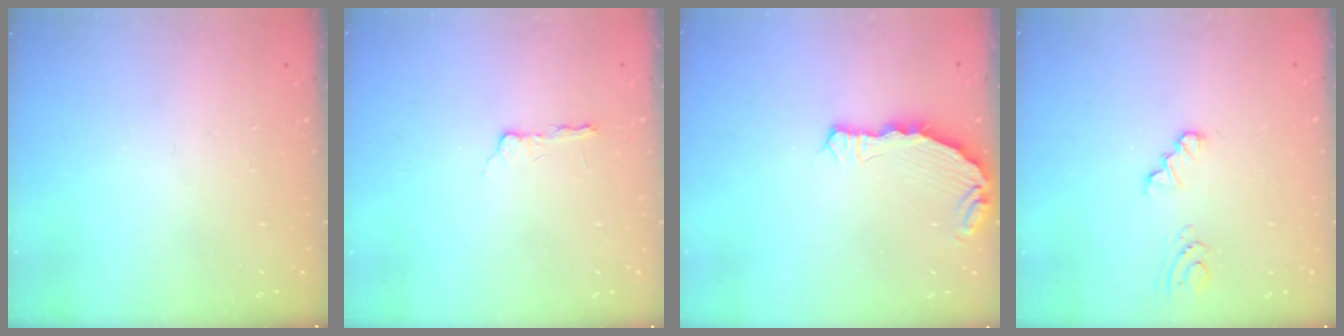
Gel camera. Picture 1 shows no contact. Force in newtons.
{"total": 2.2, "press": 2.1, "slide": 0.4}
{"total": 7.3, "press": 5.8, "slide": 4.4}
{"total": 1.2, "press": 1.2, "slide": 0.2}